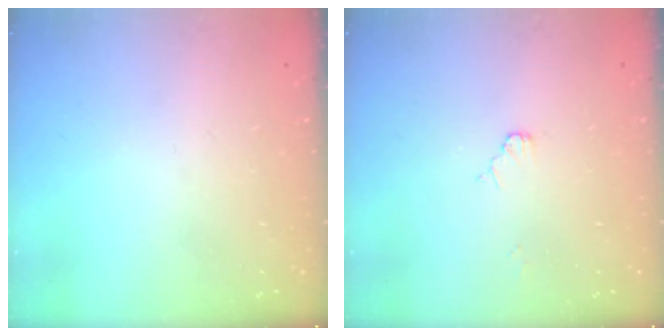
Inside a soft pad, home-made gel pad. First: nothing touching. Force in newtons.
{"total": 2.0, "press": 2.0, "slide": 0.2}